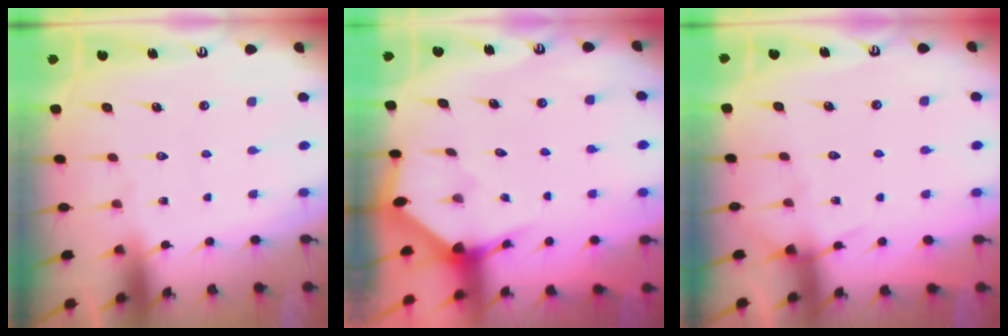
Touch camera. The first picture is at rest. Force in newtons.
{"total": 3.0, "press": 3.0, "slide": 0.3}
{"total": 5.1, "press": 5.0, "slide": 0.6}